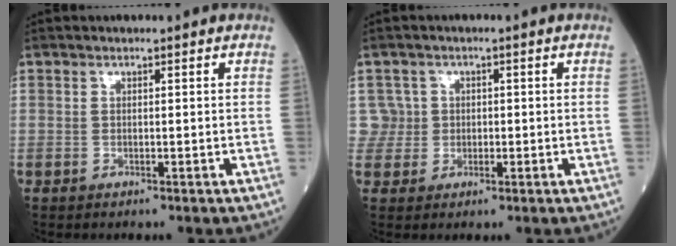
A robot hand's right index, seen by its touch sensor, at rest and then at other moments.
{"total": 3.4, "force": [0.5, 3.3, -0.6], "torque": [0.031, 0.009, 0.008]}